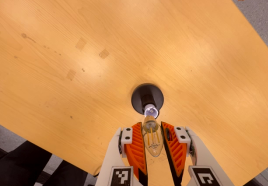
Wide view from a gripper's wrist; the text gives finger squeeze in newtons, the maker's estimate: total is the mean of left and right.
{"total": 10.3, "left": 9.6, "right": 11.0}